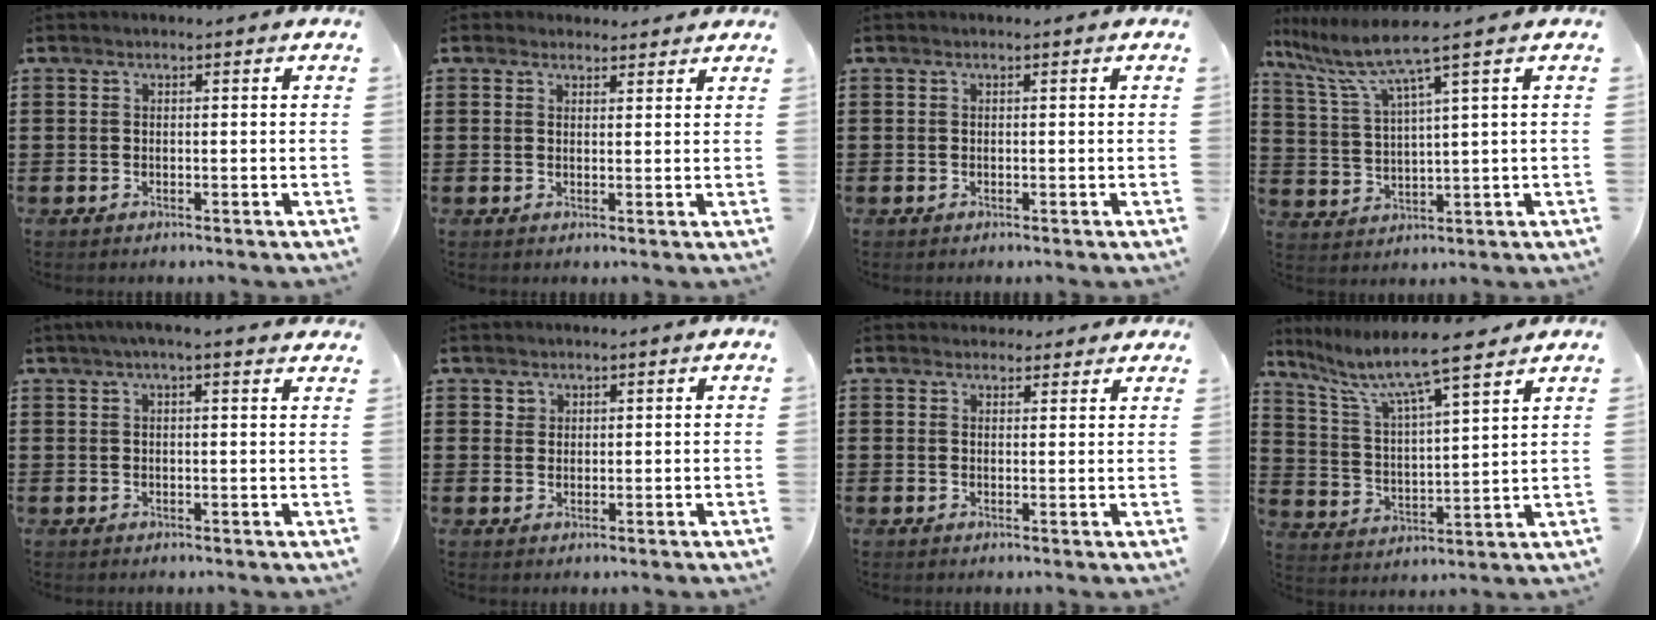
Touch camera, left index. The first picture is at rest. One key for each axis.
{"total": 2.1, "fx": 1.9, "fy": 0.8, "fz": 0.1, "tx": 0.001, "ty": 0.000, "tz": 0.037}
{"total": 0.0}
{"total": 6.8, "fx": 4.8, "fy": -0.5, "fz": 4.9, "tx": -0.122, "ty": -0.031, "tz": 0.075}
{"total": 2.5, "fx": 1.8, "fy": 0.0, "fz": 1.7, "tx": -0.037, "ty": 0.003, "tz": 0.032}
{"total": 1.4, "fx": 1.1, "fy": 0.8, "fz": 0.1, "tx": -0.004, "ty": 0.000, "tz": 0.022}
{"total": 2.5, "fx": 2.3, "fy": 1.0, "fz": 0.2, "tx": -0.001, "ty": -0.003, "tz": 0.043}
{"total": 8.5, "fx": 7.2, "fy": 0.4, "fz": 4.6, "tx": -0.118, "ty": -0.041, "tz": 0.119}